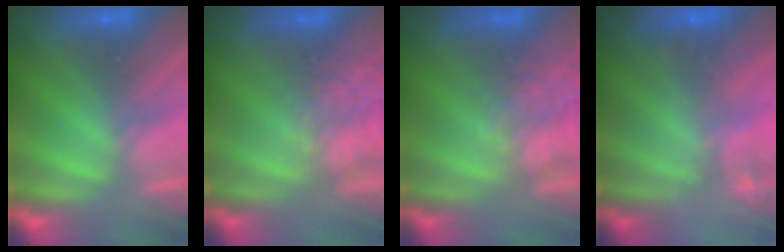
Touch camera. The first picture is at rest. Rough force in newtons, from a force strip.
{"total": 2.1}
{"total": 2.1}
{"total": 2.1}